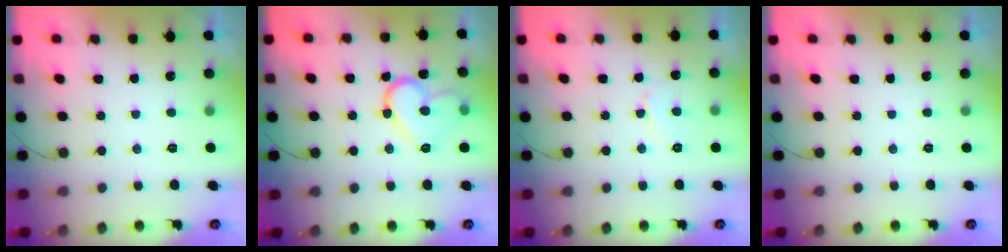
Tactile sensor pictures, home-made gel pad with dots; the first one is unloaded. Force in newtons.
{"total": 13.3, "press": 13.2, "slide": 1.3}
{"total": 3.8, "press": 3.8, "slide": 0.4}
{"total": 0.0}